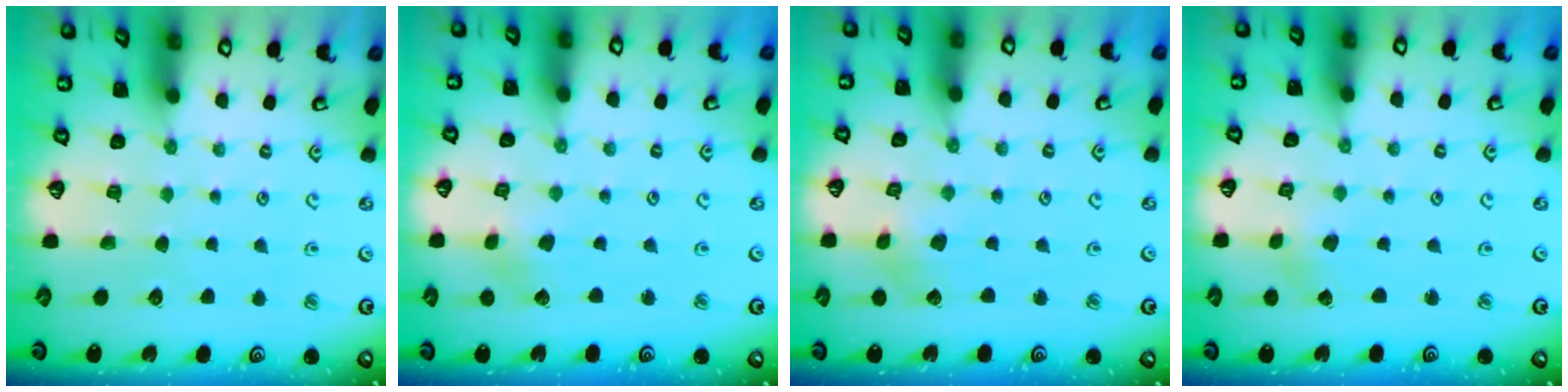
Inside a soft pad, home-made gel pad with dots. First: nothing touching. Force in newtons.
{"total": 2.8, "press": 2.8, "slide": 0.4}
{"total": 3.0, "press": 3.0, "slide": 0.2}
{"total": 0.0}